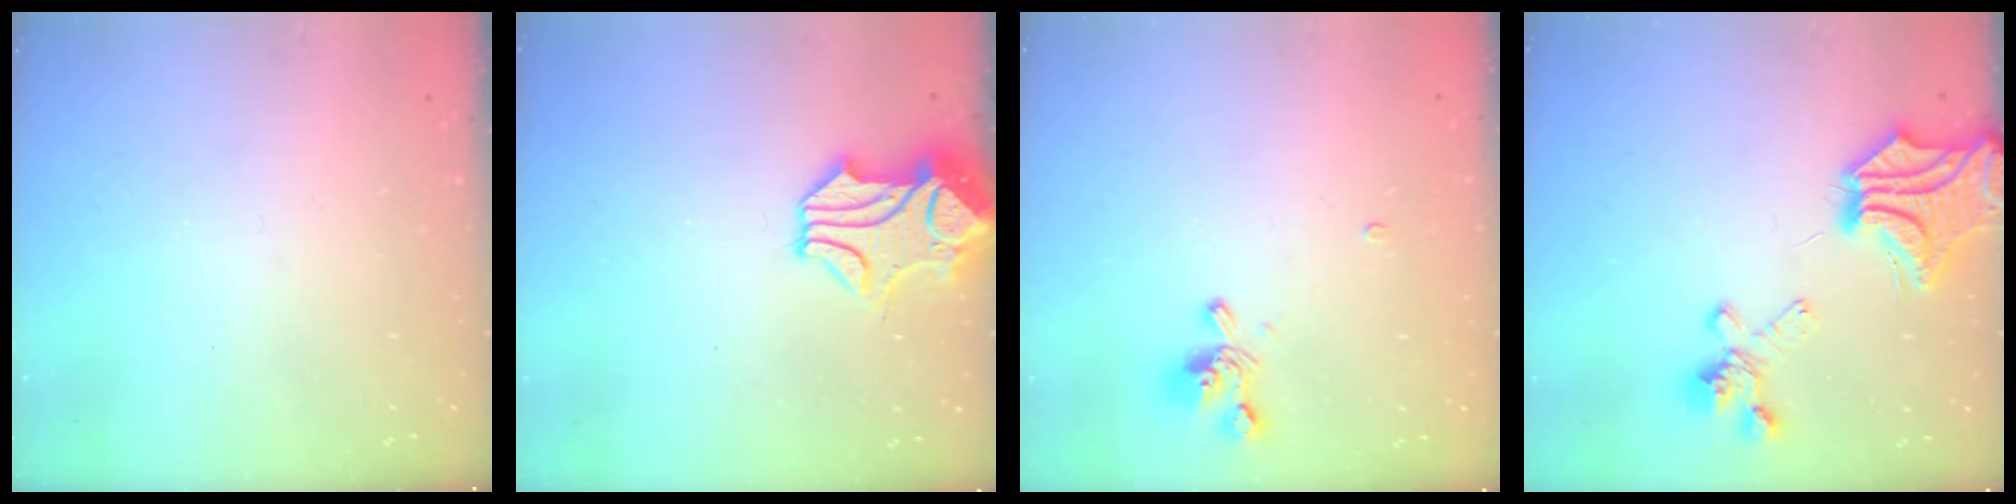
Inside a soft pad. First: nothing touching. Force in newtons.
{"total": 2.1, "press": 1.6, "slide": 1.3}
{"total": 1.9, "press": 1.7, "slide": 1.0}
{"total": 6.8, "press": 6.1, "slide": 3.1}